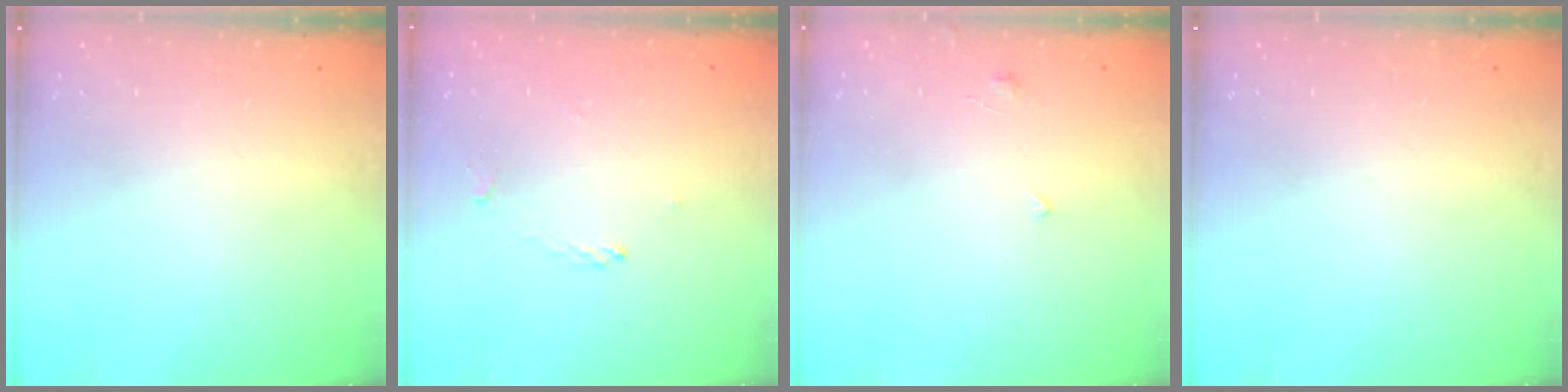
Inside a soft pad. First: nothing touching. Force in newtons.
{"total": 1.4, "press": 1.3, "slide": 0.2}
{"total": 0.9, "press": 0.8, "slide": 0.4}
{"total": 0.0}